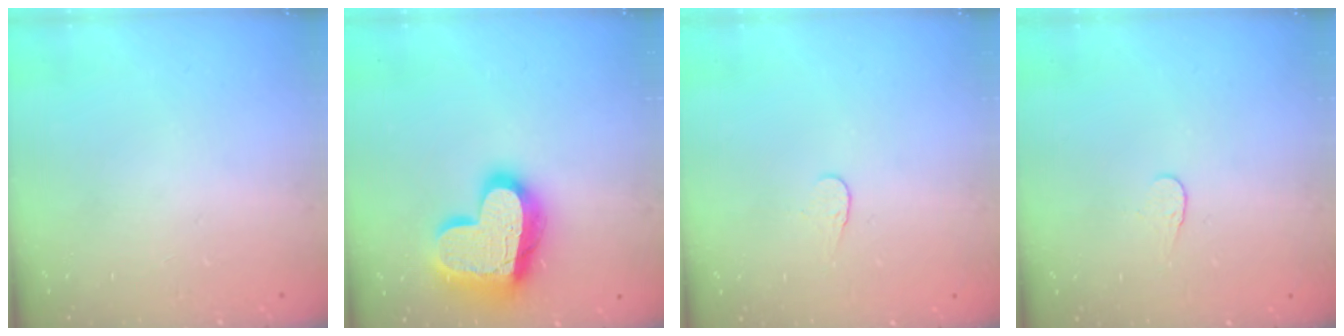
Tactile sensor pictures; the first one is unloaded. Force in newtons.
{"total": 20.2, "press": 20.1, "slide": 1.7}
{"total": 3.8, "press": 3.8, "slide": 0.3}
{"total": 3.8, "press": 3.8, "slide": 0.3}